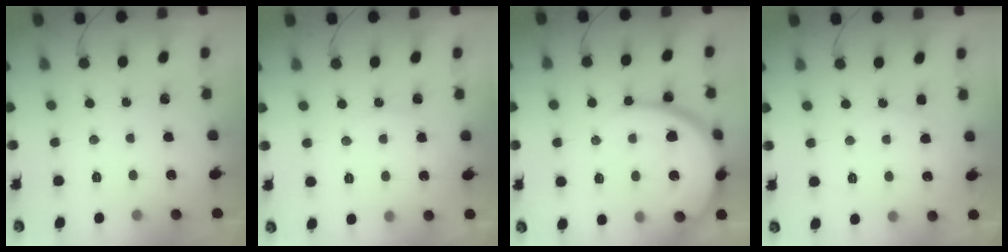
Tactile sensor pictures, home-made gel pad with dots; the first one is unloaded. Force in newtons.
{"total": 3.1, "press": 3.0, "slide": 0.6}
{"total": 15.0, "press": 14.9, "slide": 1.2}
{"total": 3.9, "press": 3.8, "slide": 0.5}